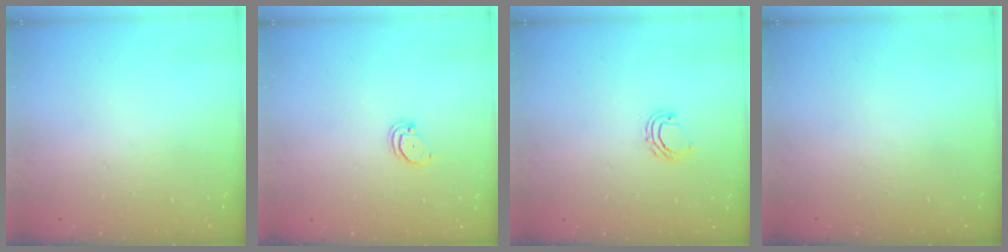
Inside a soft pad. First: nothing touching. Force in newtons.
{"total": 1.4, "press": 1.3, "slide": 0.1}
{"total": 5.2, "press": 5.0, "slide": 1.2}
{"total": 0.0}